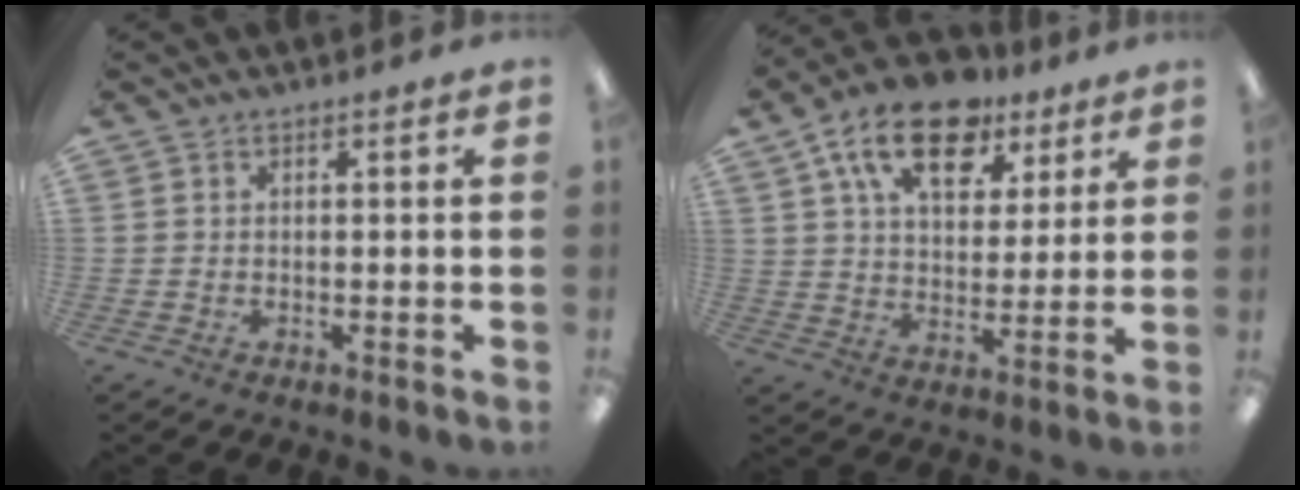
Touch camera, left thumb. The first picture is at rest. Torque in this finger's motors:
{"motor_torque": [0.31, 0.78, 1.58, -1.19, 0.42]}